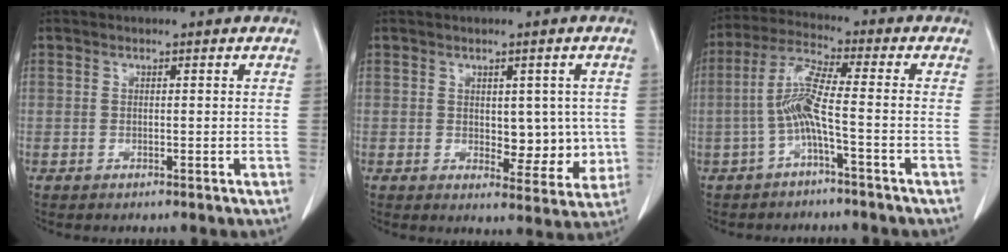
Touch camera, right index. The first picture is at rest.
{"total": 6.9, "force": [0.1, 3.9, 5.7], "torque": [-0.056, 0.000, 0.013]}
{"total": 7.0, "force": [-2.0, -0.1, 6.7], "torque": [-0.140, 0.013, -0.042]}